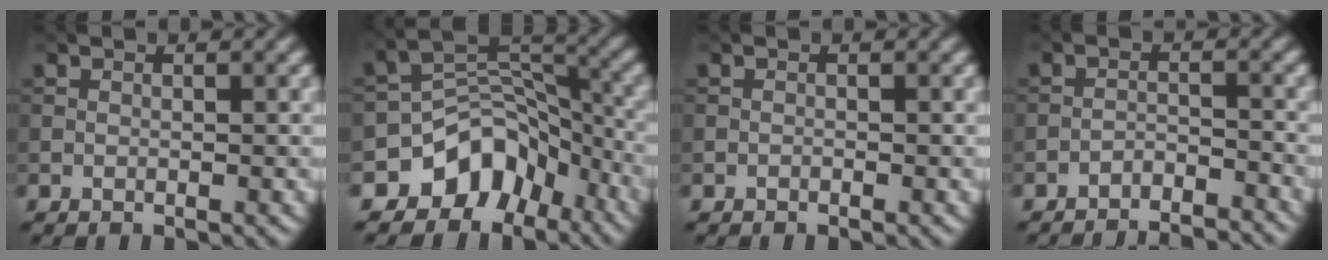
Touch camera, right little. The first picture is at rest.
{"total": 7.9, "force": [-4.9, 5.5, 2.9], "torque": [-0.024, 0.002, -0.092]}
{"total": 0.0}
{"total": 4.7, "force": [-4.6, 0.6, 1.0], "torque": [-0.021, -0.005, -0.070]}